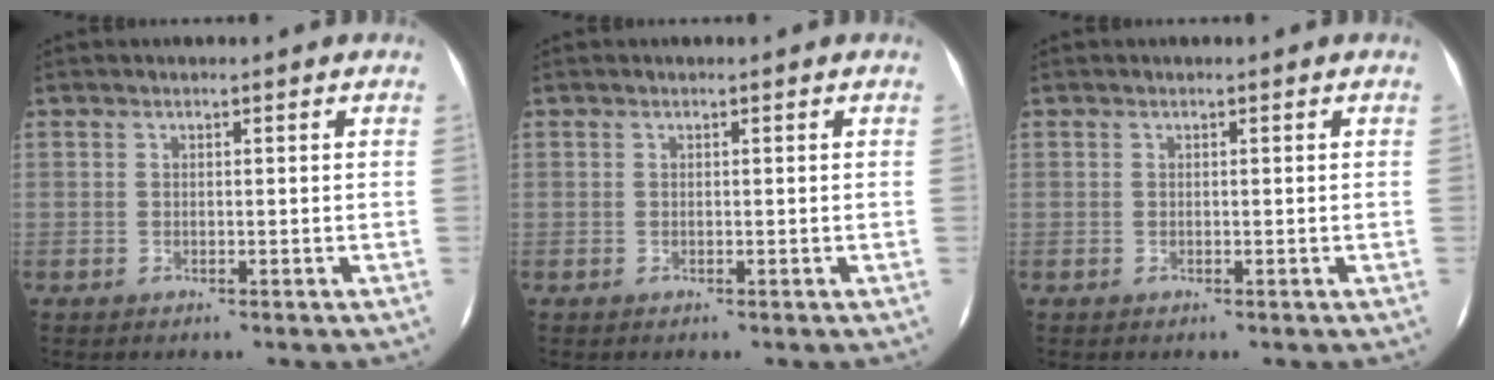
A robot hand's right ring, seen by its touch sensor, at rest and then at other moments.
{"total": 0.0}
{"total": 0.0}